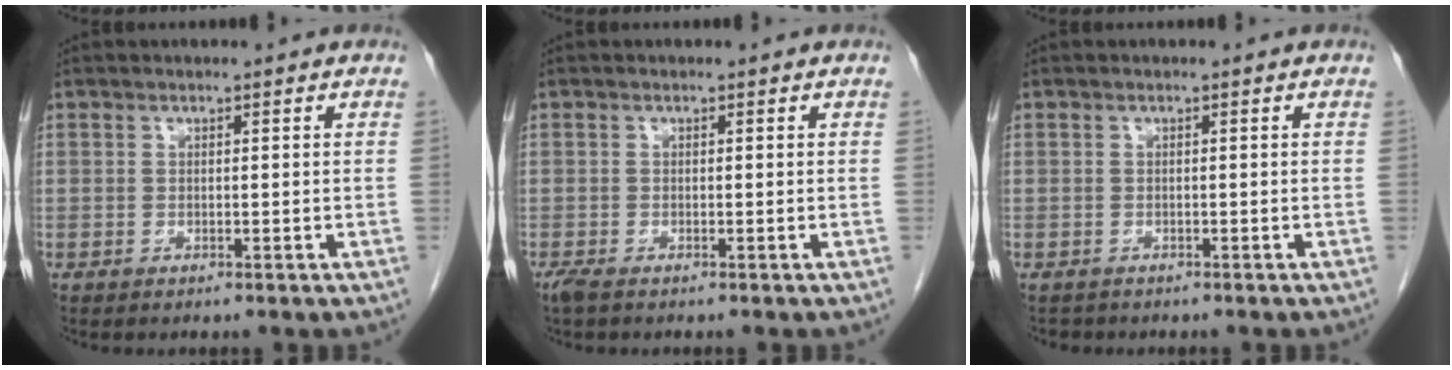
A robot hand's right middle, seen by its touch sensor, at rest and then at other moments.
{"total": 1.5, "force": [-1.1, 0.3, 0.9], "torque": [-0.026, -0.008, -0.022]}
{"total": 0.9, "force": [-0.8, 0.5, -0.1], "torque": [-0.008, 0.000, -0.014]}